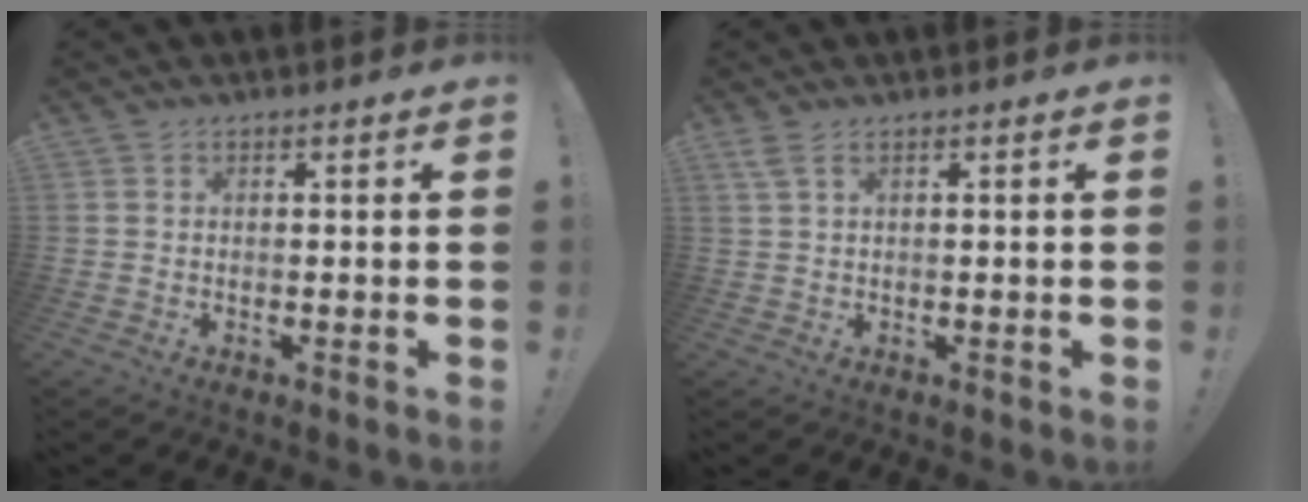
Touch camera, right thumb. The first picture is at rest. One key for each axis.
{"total": 2.4, "fx": 1.2, "fy": 0.5, "fz": 2.0, "tx": -0.049, "ty": 0.003, "tz": 0.023}